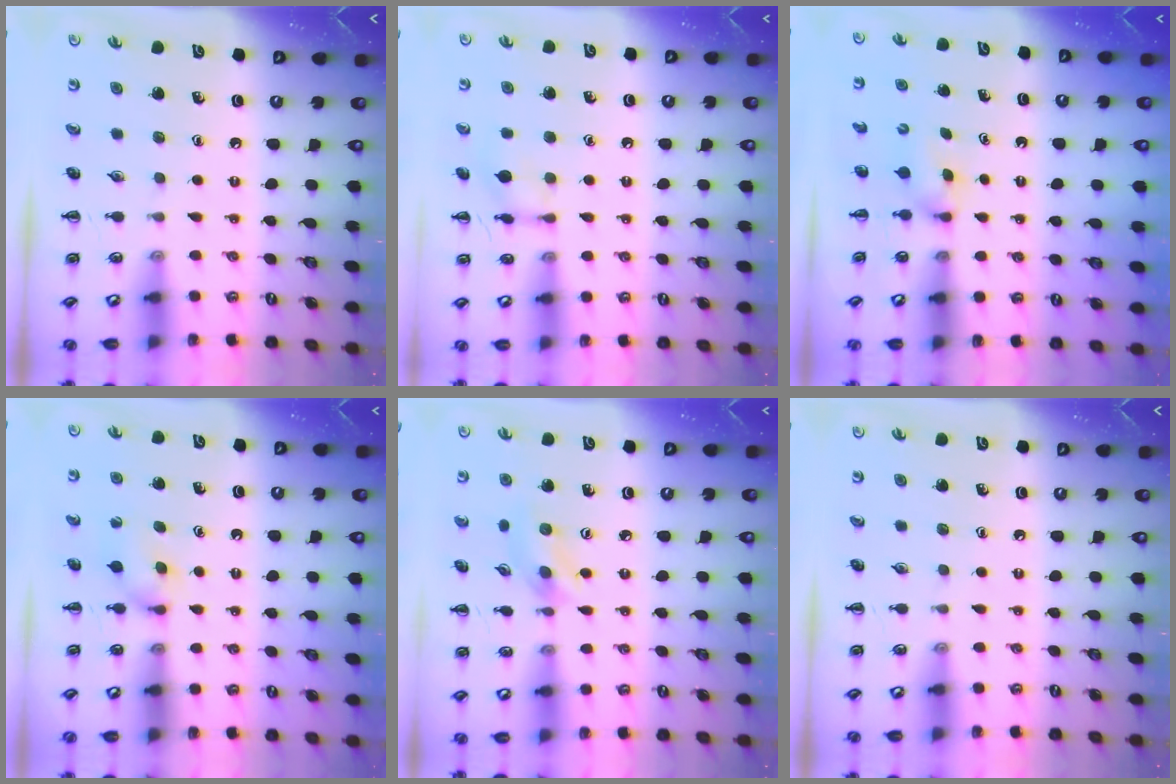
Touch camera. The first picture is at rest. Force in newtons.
{"total": 7.4, "press": 7.3, "slide": 1.2}
{"total": 2.4, "press": 2.3, "slide": 0.9}
{"total": 4.4, "press": 4.2, "slide": 1.2}
{"total": 4.1, "press": 4.0, "slide": 0.6}
{"total": 0.0}